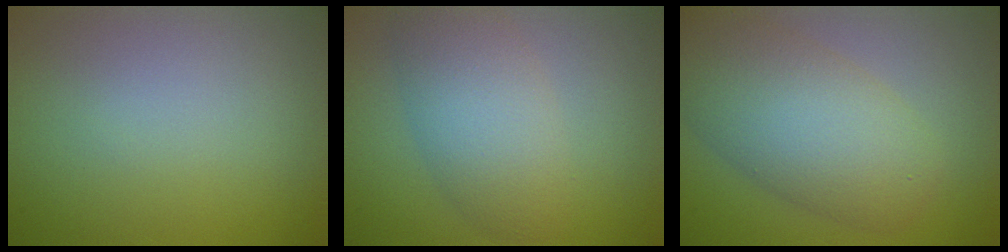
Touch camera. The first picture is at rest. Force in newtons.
{"total": 5.1, "press": 5.1, "slide": 0.3}
{"total": 7.2, "press": 7.2, "slide": 0.0}